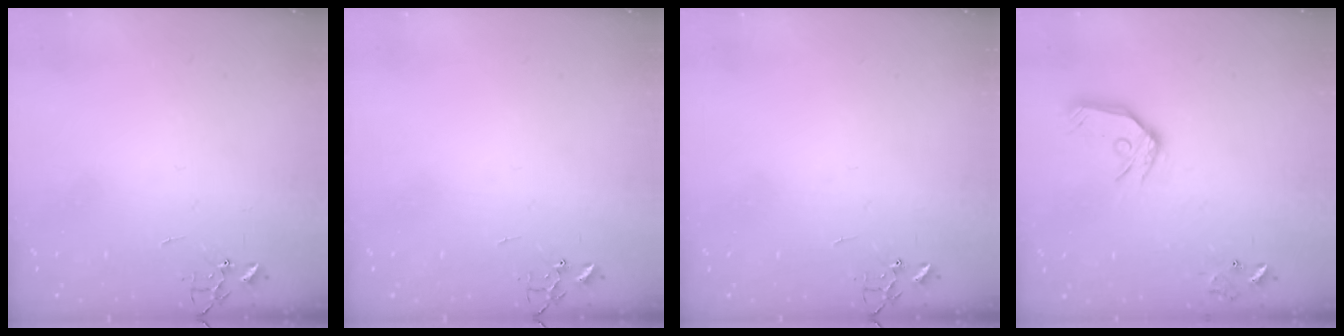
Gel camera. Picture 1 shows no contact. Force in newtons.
{"total": 0.0}
{"total": 0.0}
{"total": 12.3, "press": 12.2, "slide": 1.5}